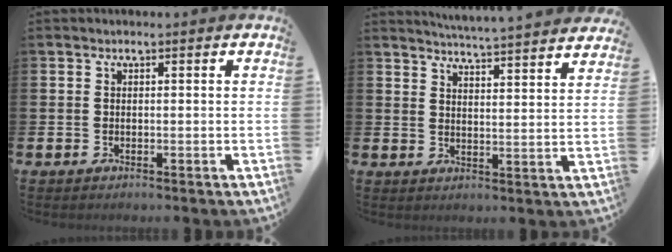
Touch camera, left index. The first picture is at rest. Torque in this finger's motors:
{"motor_torque": [1.10, -1.04, 0.24, 0.09]}